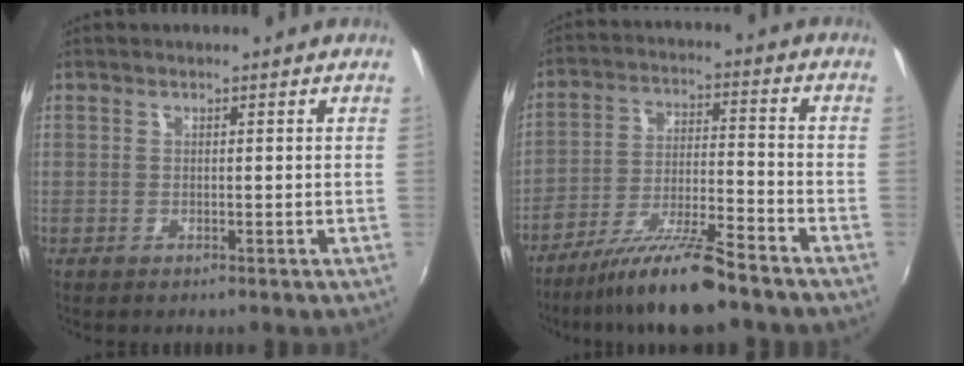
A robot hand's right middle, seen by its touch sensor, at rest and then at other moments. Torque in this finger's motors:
{"motor_torque": [1.07, -1.07, 0.21, 0.07]}